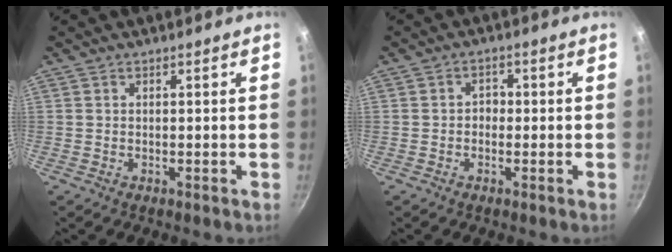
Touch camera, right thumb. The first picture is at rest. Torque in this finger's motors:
{"motor_torque": [-0.62, 0.16, 0.21, 0.15, 0.03]}